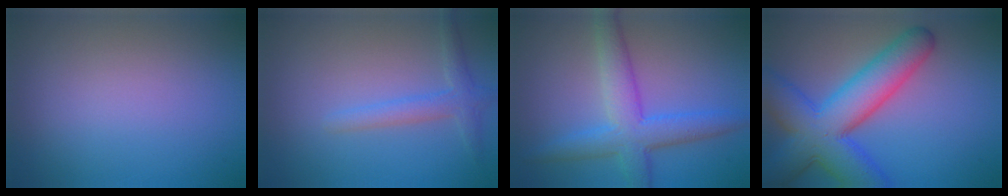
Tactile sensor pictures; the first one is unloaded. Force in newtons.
{"total": 2.3, "press": 2.3, "slide": 0.2}
{"total": 5.5, "press": 5.5, "slide": 0.1}
{"total": 9.9, "press": 9.9, "slide": 0.3}